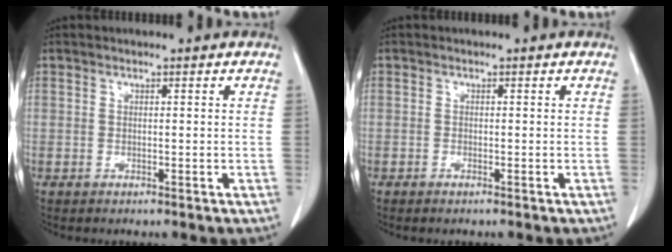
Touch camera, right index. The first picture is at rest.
{"total": 0.5, "force": [-0.4, 0.1, 0.3], "torque": [-0.009, -0.001, -0.004]}